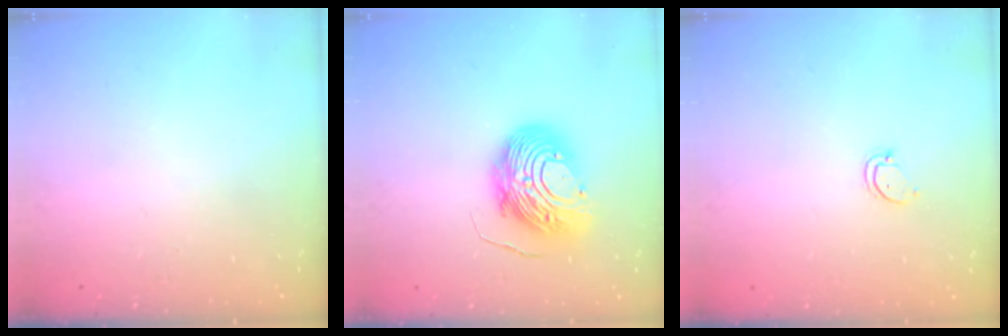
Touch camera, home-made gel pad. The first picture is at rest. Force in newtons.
{"total": 12.8, "press": 12.7, "slide": 1.1}
{"total": 2.6, "press": 2.6, "slide": 0.3}